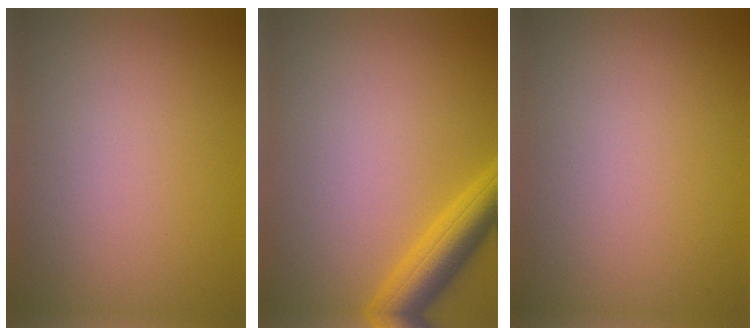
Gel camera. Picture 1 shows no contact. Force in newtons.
{"total": 4.1, "press": 4.1, "slide": 0.4}
{"total": 0.0}